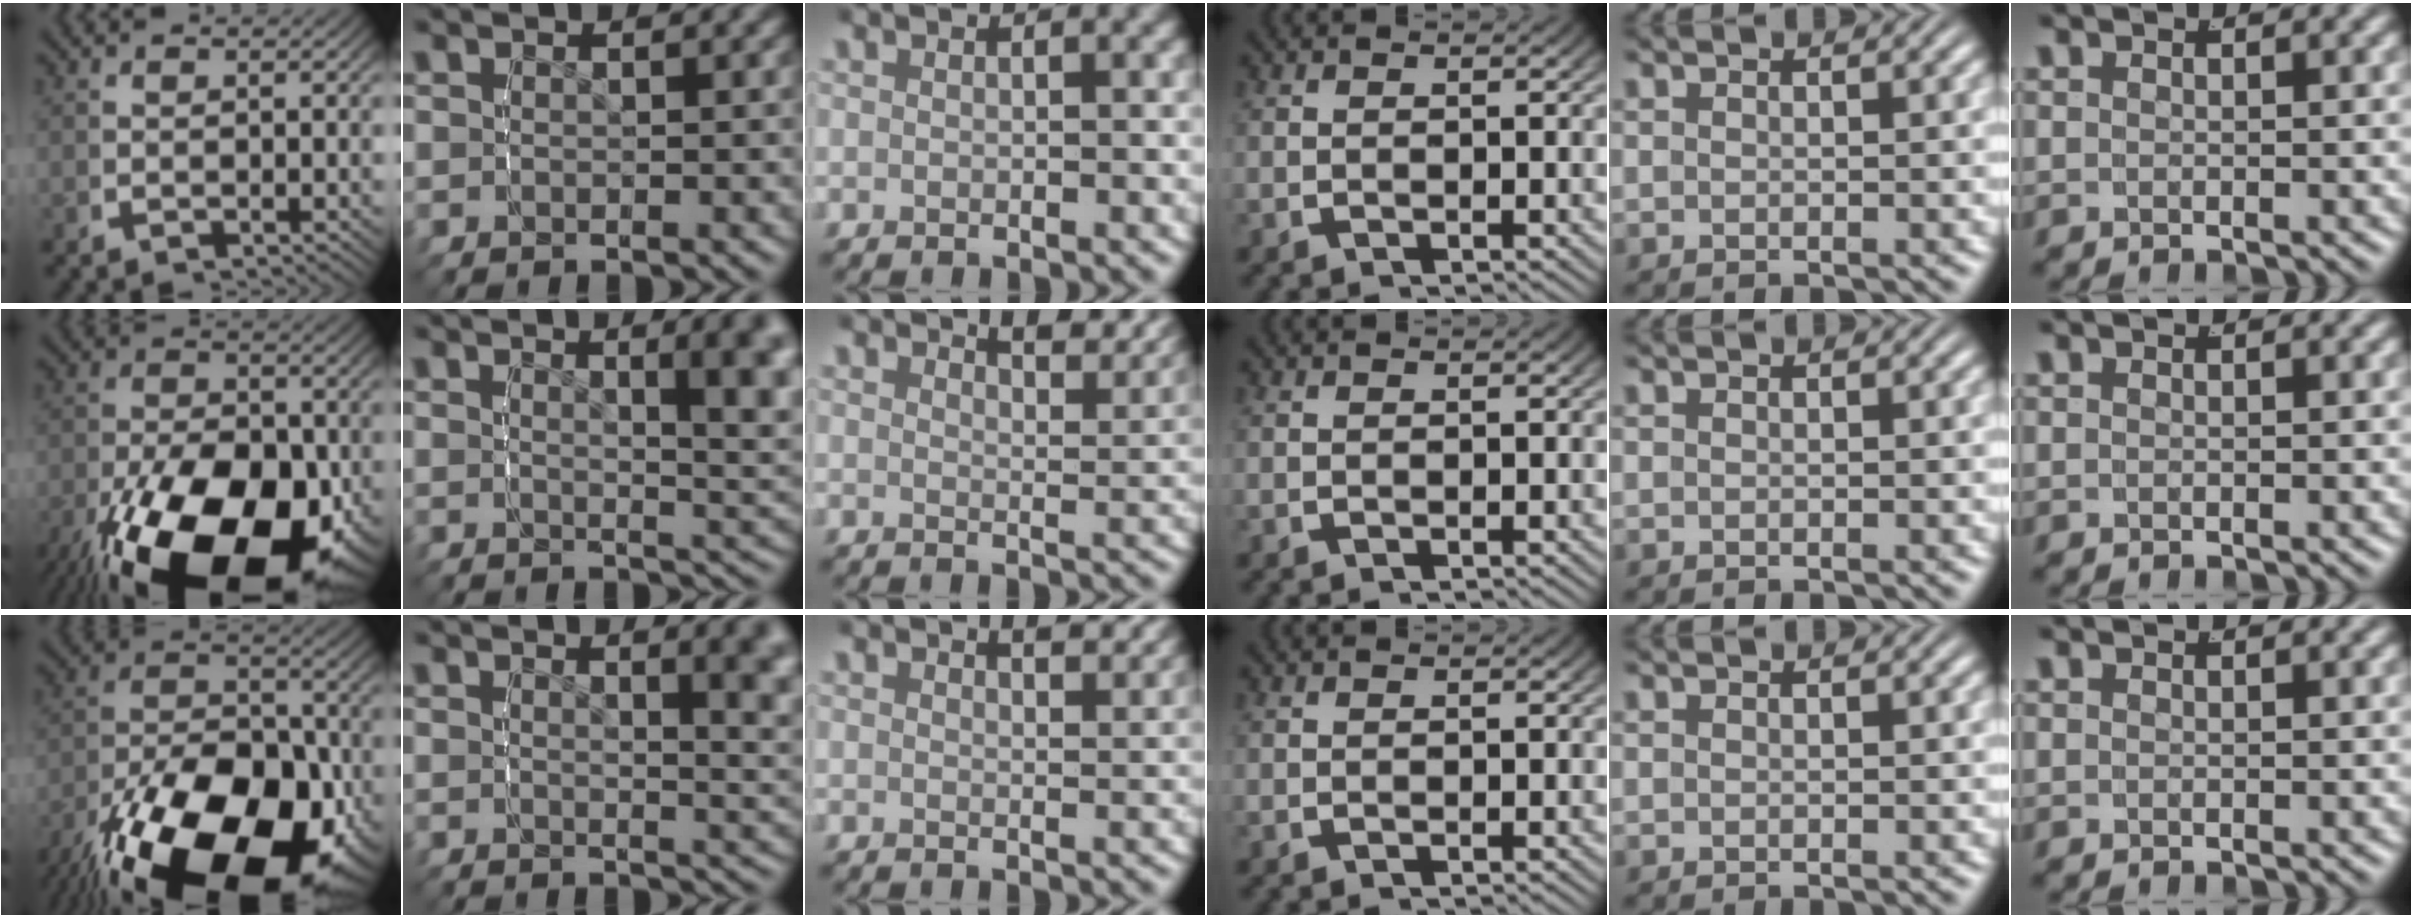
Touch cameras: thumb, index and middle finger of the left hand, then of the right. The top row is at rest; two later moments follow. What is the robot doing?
{"motion": "lift_and_place", "object": "screwdriver"}